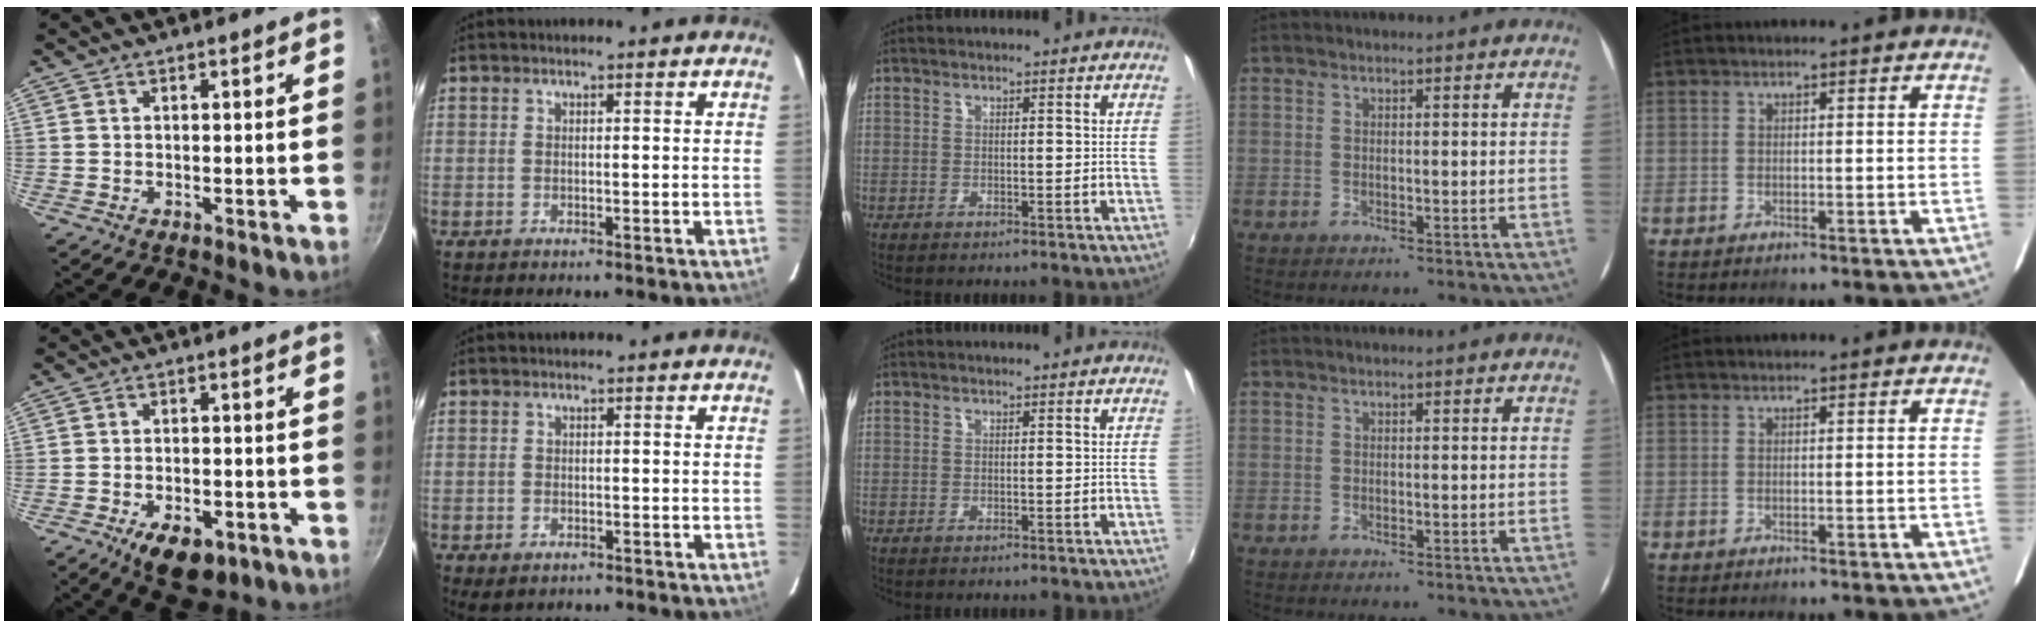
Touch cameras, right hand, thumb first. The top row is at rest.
{"thumb": {"total": 9.2, "force": [-4.5, 4.9, 6.4], "torque": [-0.080, 0.015, -0.057]}, "index": {"total": 2.9, "force": [-1.6, 1.9, 1.4], "torque": [-0.028, -0.007, -0.024]}}